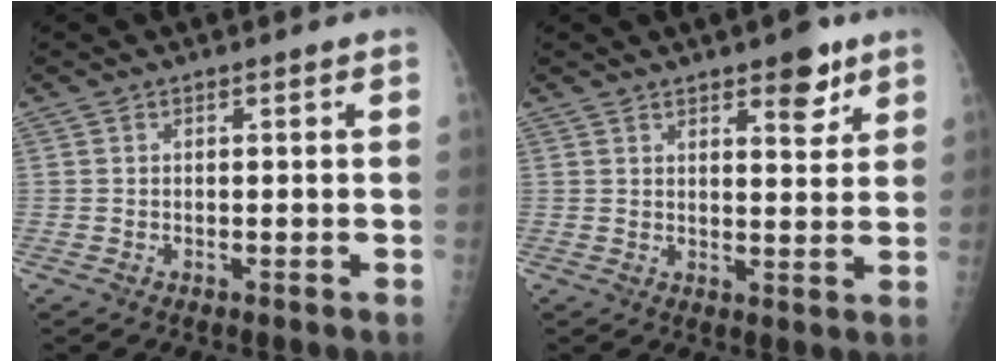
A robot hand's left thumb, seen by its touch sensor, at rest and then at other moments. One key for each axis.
{"total": 6.4, "fx": 4.0, "fy": 2.4, "fz": 4.3, "tx": -0.038, "ty": -0.024, "tz": 0.052}